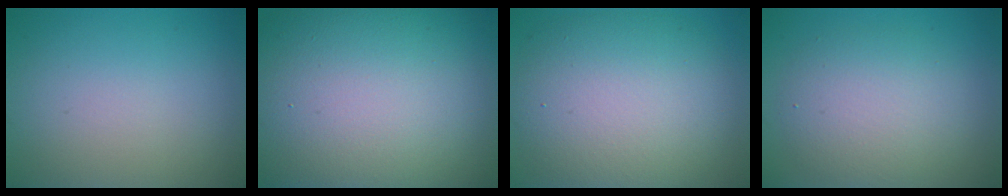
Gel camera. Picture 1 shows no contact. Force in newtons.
{"total": 21.1, "press": 21.1, "slide": 0.8}
{"total": 11.2, "press": 11.2, "slide": 0.9}
{"total": 5.0, "press": 5.0, "slide": 0.3}